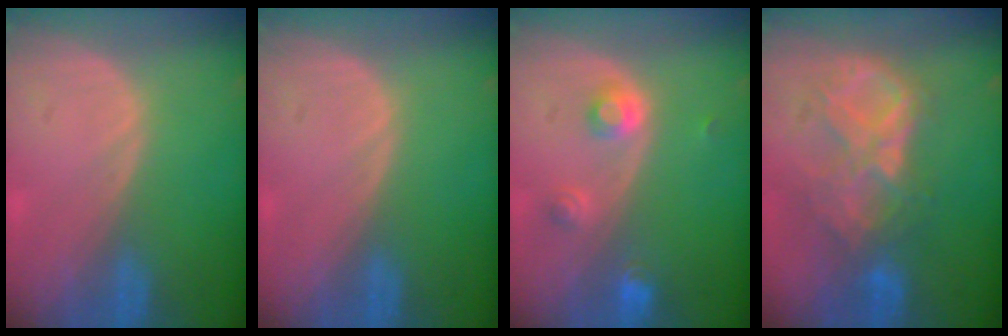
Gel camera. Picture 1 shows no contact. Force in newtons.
{"total": 0.0}
{"total": 3.3, "press": 3.2, "slide": 1.0}
{"total": 8.8, "press": 7.7, "slide": 4.2}